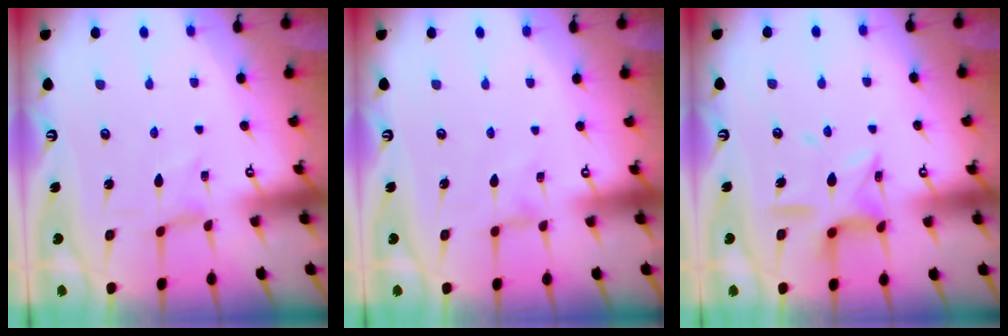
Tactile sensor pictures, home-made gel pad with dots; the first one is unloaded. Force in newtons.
{"total": 0.0}
{"total": 12.7, "press": 12.6, "slide": 0.9}